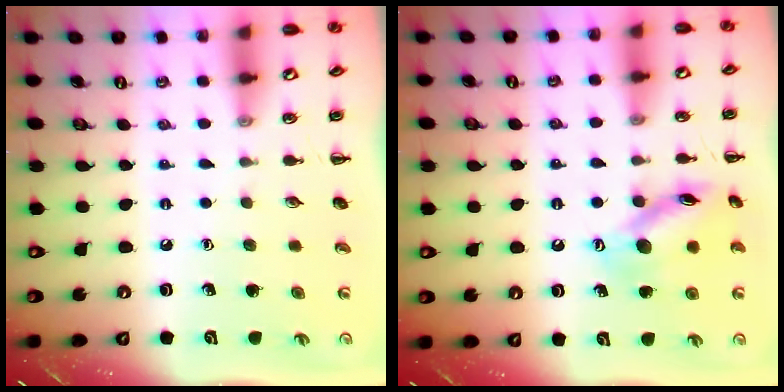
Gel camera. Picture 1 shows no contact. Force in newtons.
{"total": 13.7, "press": 13.7, "slide": 0.9}